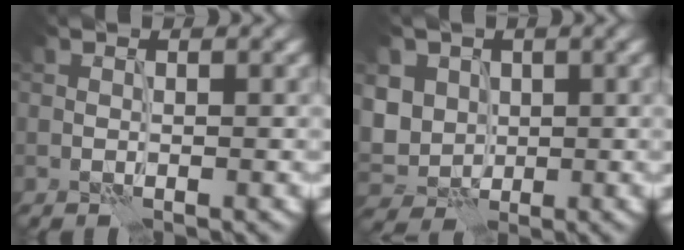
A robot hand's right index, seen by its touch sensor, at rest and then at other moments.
{"total": 5.0, "force": [1.1, 4.4, 2.1], "torque": [-0.065, 0.010, 0.013]}